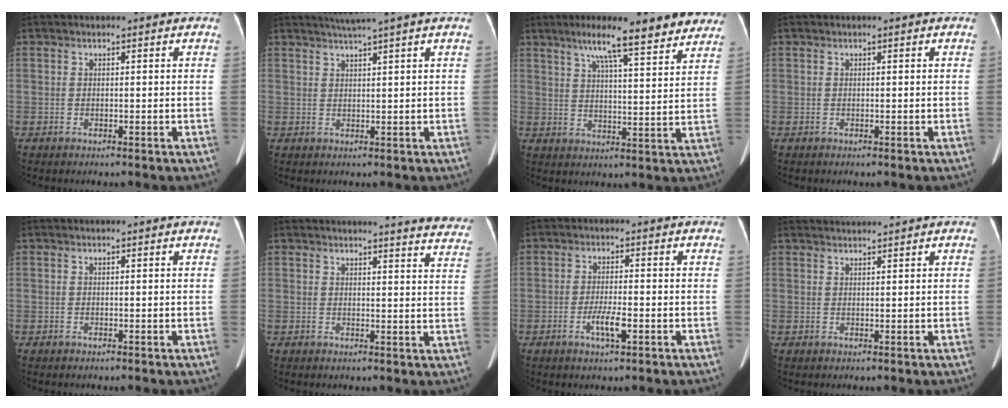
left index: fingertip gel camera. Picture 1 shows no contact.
{"total": 4.2, "force": [3.3, -1.4, 2.2], "torque": [-0.035, 0.008, 0.059]}
{"total": 13.1, "force": [10.0, 1.2, 8.5], "torque": [-0.119, 0.018, 0.137]}
{"total": 0.0}
{"total": 0.0}
{"total": 12.4, "force": [12.2, 0.3, 2.5], "torque": [-0.008, -0.081, 0.102]}
{"total": 3.8, "force": [-1.5, 0.7, 3.4], "torque": [-0.070, -0.002, -0.025]}
{"total": 2.4, "force": [2.3, -0.8, 0.3], "torque": [-0.003, 0.017, 0.047]}